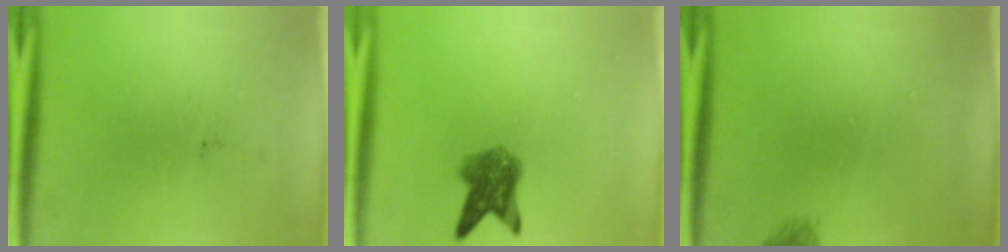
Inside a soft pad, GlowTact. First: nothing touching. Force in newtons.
{"total": 5.2}
{"total": 0.8}